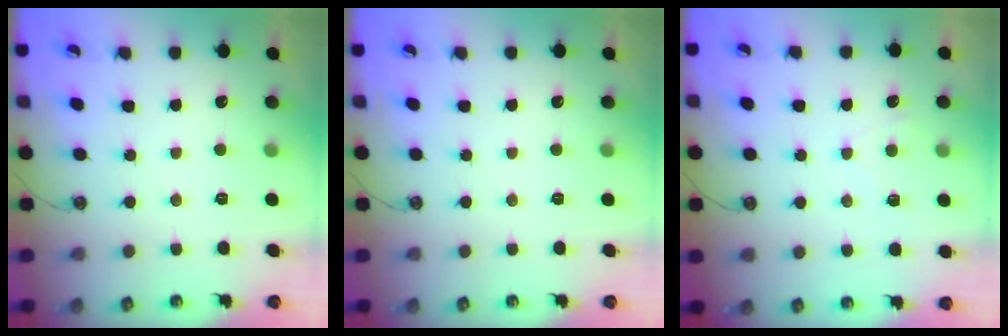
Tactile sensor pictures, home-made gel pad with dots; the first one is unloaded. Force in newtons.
{"total": 0.0}
{"total": 0.6, "press": 0.3, "slide": 0.6}